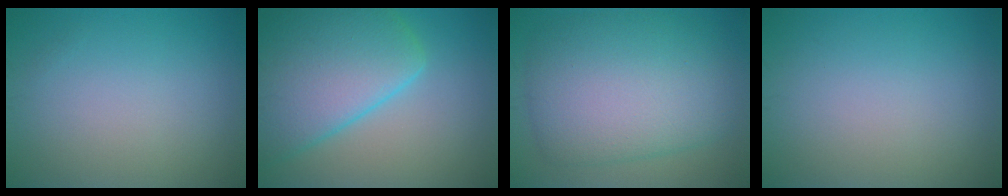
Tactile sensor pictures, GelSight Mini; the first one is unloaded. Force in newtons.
{"total": 10.6, "press": 10.6, "slide": 0.4}
{"total": 9.6, "press": 9.6, "slide": 0.6}
{"total": 0.0}